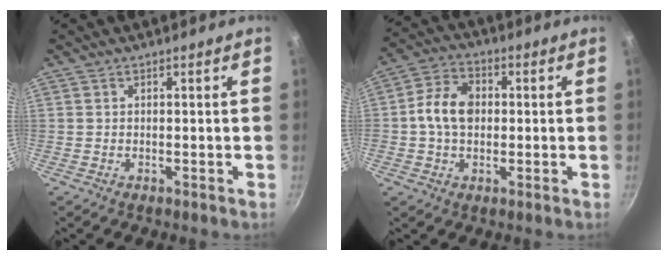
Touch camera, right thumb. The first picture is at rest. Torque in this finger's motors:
{"motor_torque": [-0.37, 1.32, 0.79, -0.52, 0.27]}